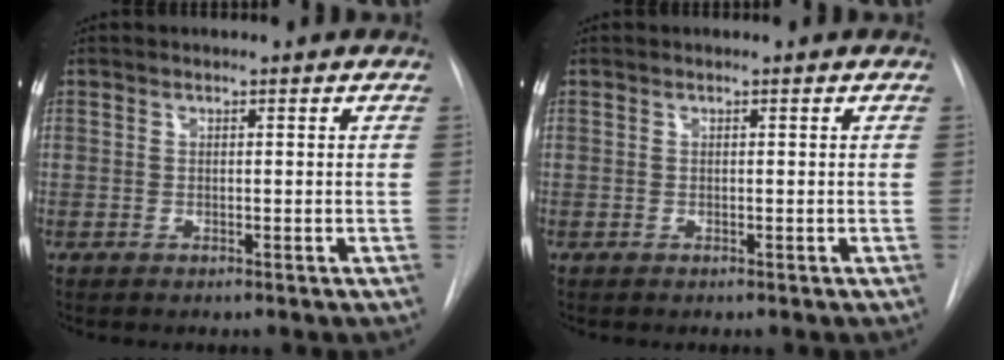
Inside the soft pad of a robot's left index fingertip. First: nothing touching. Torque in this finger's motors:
{"motor_torque": [-0.01, 0.01, 0.00, 0.00]}